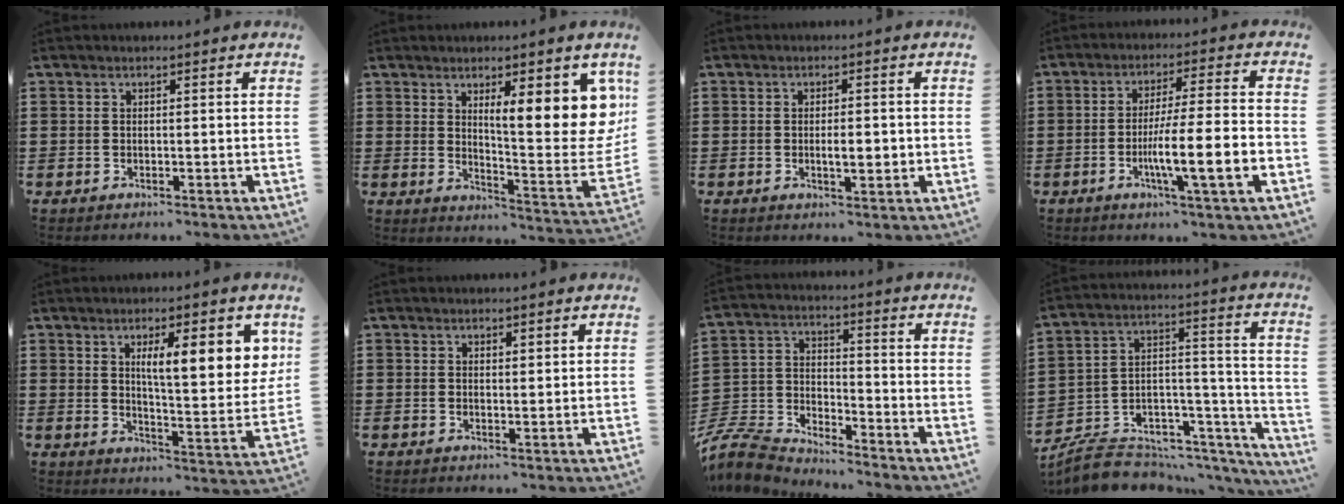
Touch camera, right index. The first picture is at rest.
{"total": 11.2, "force": [5.0, 3.0, 9.5], "torque": [-0.138, -0.026, 0.081]}
{"total": 3.7, "force": [-0.4, 1.1, 3.5], "torque": [-0.053, -0.003, -0.009]}
{"total": 9.2, "force": [-3.3, 0.3, 8.6], "torque": [-0.150, -0.010, -0.061]}
{"total": 9.4, "force": [3.8, 2.5, 8.2], "torque": [-0.132, -0.009, 0.055]}
{"total": 1.0, "force": [0.8, 0.5, 0.3], "torque": [-0.006, 0.003, 0.015]}
{"total": 7.1, "force": [-6.9, 1.3, 1.0], "torque": [-0.051, -0.006, -0.149]}
{"total": 6.8, "force": [-5.7, 3.5, 1.4], "torque": [-0.028, 0.001, -0.101]}